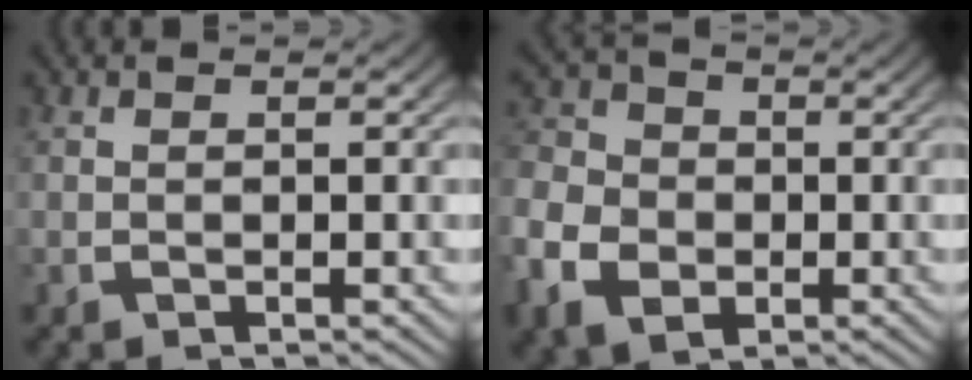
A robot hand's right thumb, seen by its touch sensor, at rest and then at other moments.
{"total": 7.2, "force": [-2.6, 5.9, 3.2], "torque": [-0.085, -0.029, -0.038]}